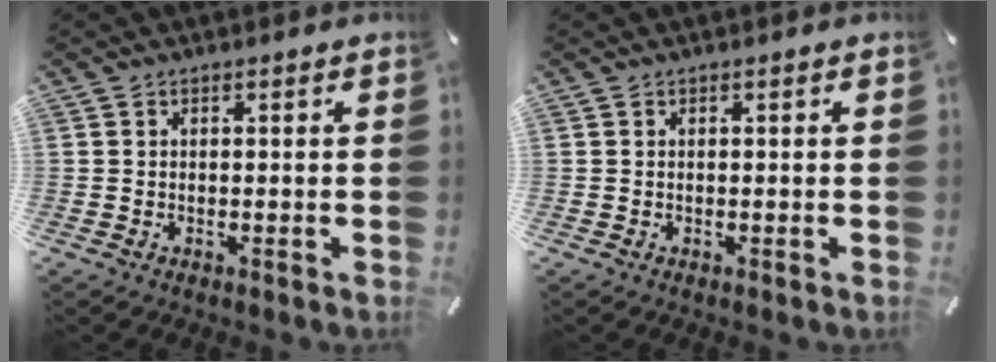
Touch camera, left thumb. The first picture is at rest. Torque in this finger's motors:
{"motor_torque": [0.00, 0.00, 0.01, 0.00, 0.00]}